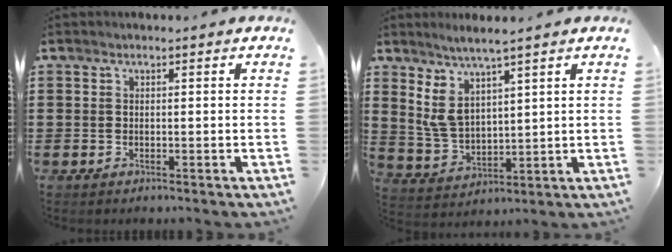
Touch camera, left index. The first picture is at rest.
{"total": 6.4, "force": [3.6, 2.4, 4.7], "torque": [-0.115, -0.009, 0.062]}